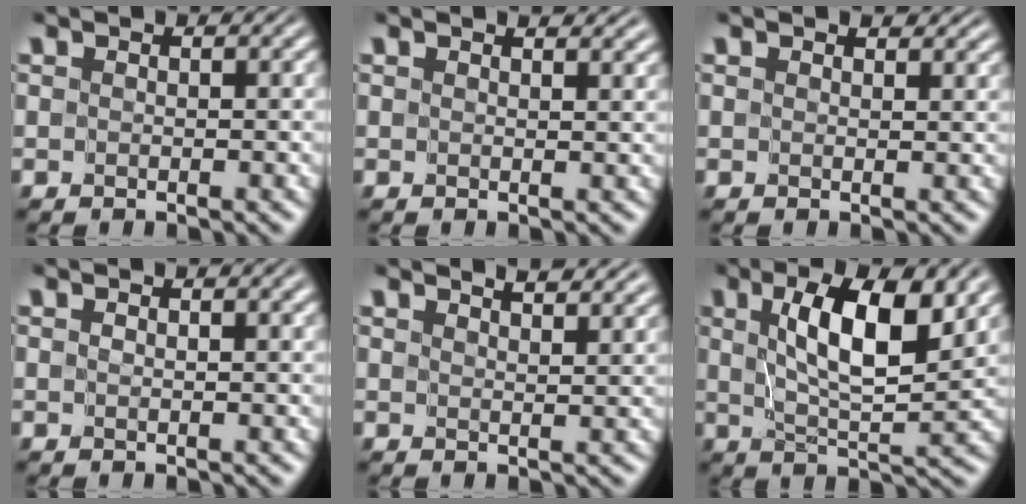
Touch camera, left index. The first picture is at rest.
{"total": 2.3, "force": [1.9, 0.6, 1.0], "torque": [-0.002, 0.006, 0.013]}
{"total": 2.1, "force": [1.7, 0.7, 0.9], "torque": [-0.010, 0.002, 0.021]}
{"total": 0.8, "force": [0.5, 0.0, 0.6], "torque": [-0.003, -0.003, 0.012]}
{"total": 4.5, "force": [3.8, 1.1, 2.1], "torque": [-0.008, 0.024, 0.025]}
{"total": 8.0, "force": [2.3, 2.7, 7.2], "torque": [-0.118, 0.000, 0.042]}